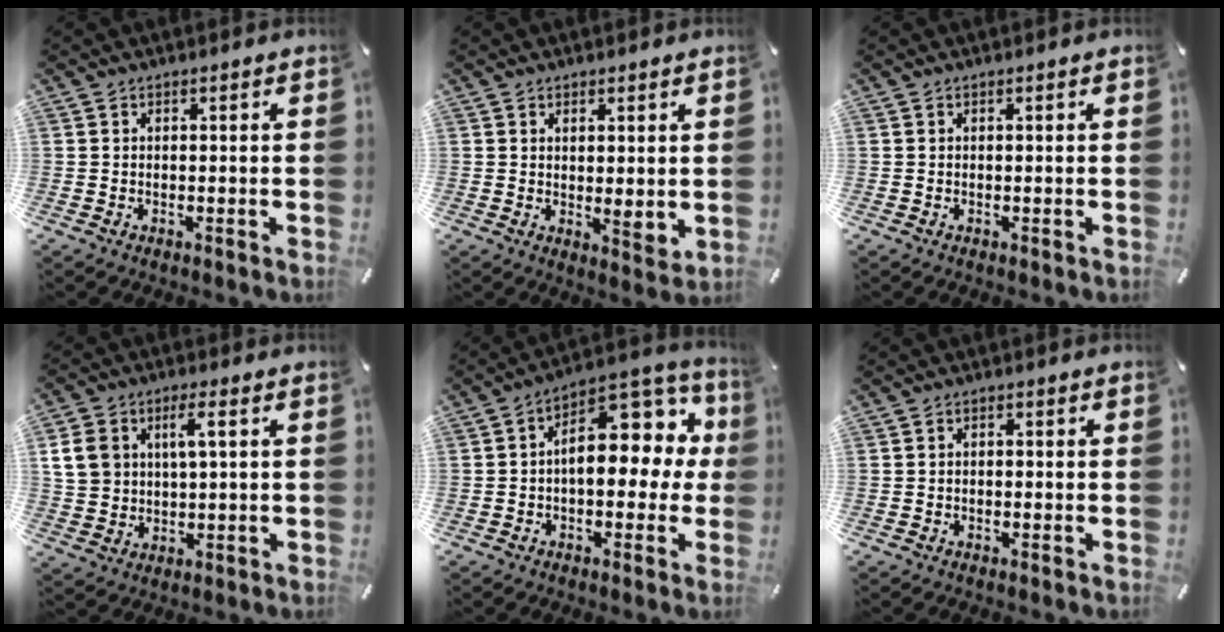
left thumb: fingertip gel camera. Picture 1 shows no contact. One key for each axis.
{"total": 3.3, "fx": 2.1, "fy": 1.1, "fz": 2.3, "tx": -0.033, "ty": -0.017, "tz": 0.035}
{"total": 0.0}
{"total": 7.9, "fx": 2.5, "fy": 5.5, "fz": 5.1, "tx": -0.119, "ty": 0.005, "tz": 0.043}
{"total": 15.9, "fx": 3.6, "fy": 9.3, "fz": 12.4, "tx": -0.160, "ty": -0.028, "tz": 0.061}
{"total": 1.4, "fx": -0.7, "fy": 1.0, "fz": 0.7, "tx": -0.013, "ty": 0.006, "tz": -0.016}